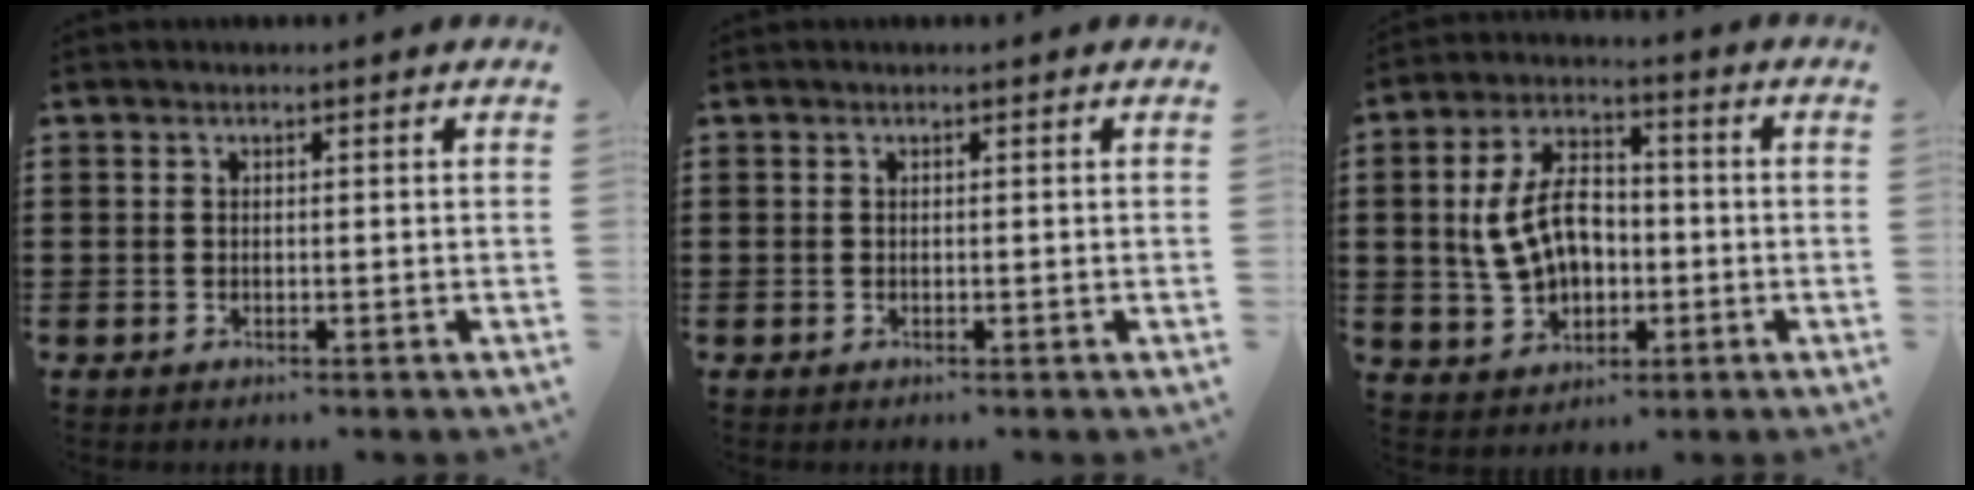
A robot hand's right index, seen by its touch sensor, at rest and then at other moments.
{"total": 0.0}
{"total": 9.6, "force": [-0.3, 6.2, 7.4], "torque": [-0.161, 0.010, -0.010]}